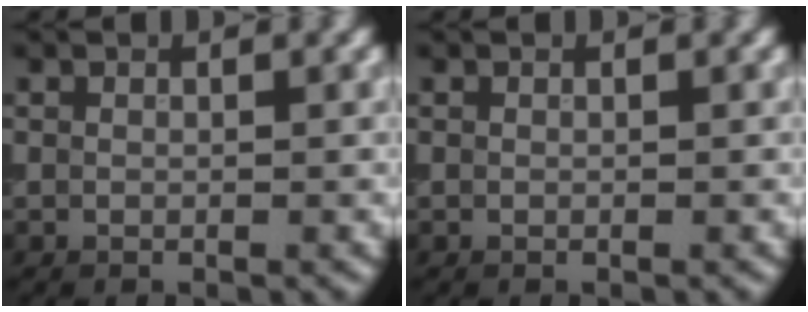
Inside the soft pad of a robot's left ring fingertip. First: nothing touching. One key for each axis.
{"total": 0.0}